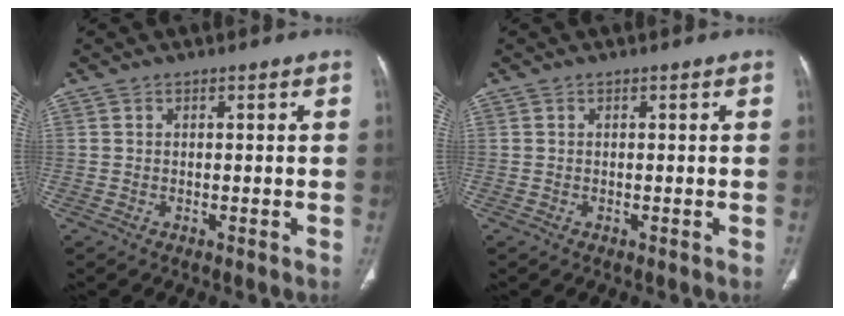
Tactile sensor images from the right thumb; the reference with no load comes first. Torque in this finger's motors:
{"motor_torque": [-0.02, 0.02, -0.17, 0.07, 0.02]}